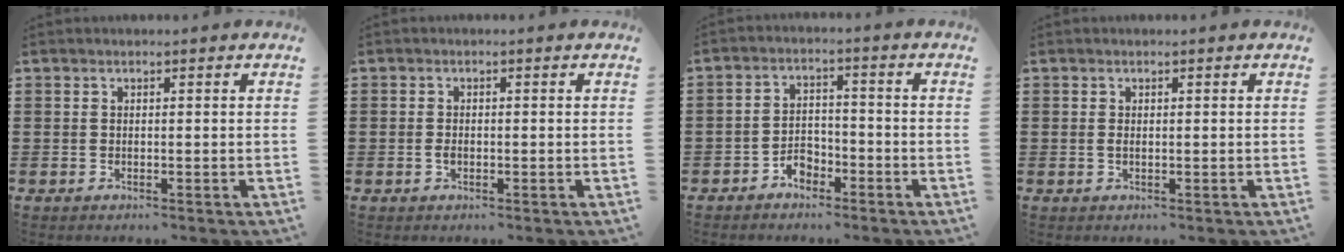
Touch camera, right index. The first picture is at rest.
{"total": 1.0, "force": [-0.4, 0.6, 0.7], "torque": [-0.014, -0.002, -0.007]}
{"total": 3.4, "force": [-2.7, 1.9, 0.9], "torque": [-0.023, 0.008, -0.055]}
{"total": 0.5, "force": [0.0, 0.1, 0.5], "torque": [-0.011, -0.003, 0.000]}